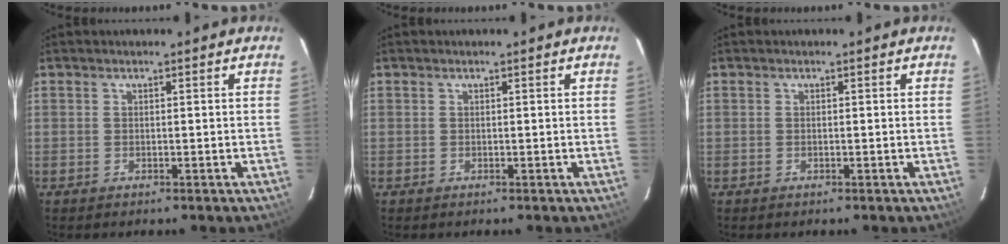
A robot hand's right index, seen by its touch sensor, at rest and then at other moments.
{"total": 0.0}
{"total": 0.0}